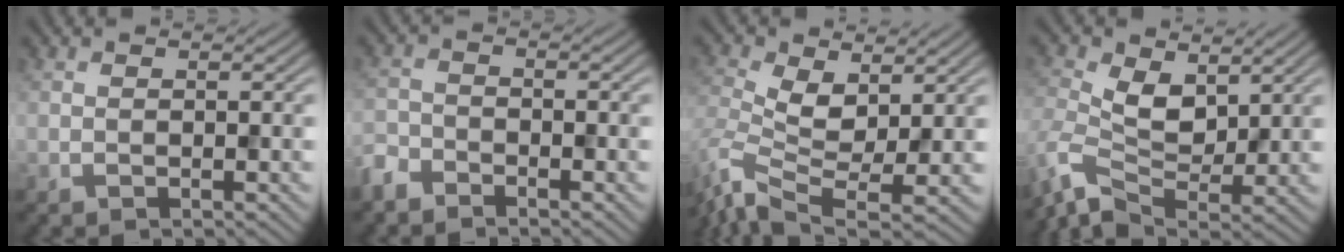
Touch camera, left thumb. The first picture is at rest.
{"total": 3.0, "force": [-2.6, 1.1, 0.7], "torque": [-0.018, -0.007, -0.068]}
{"total": 7.6, "force": [-1.4, 3.7, 6.5], "torque": [-0.153, -0.020, -0.041]}
{"total": 5.4, "force": [0.0, 3.4, 4.2], "torque": [-0.094, 0.006, -0.011]}